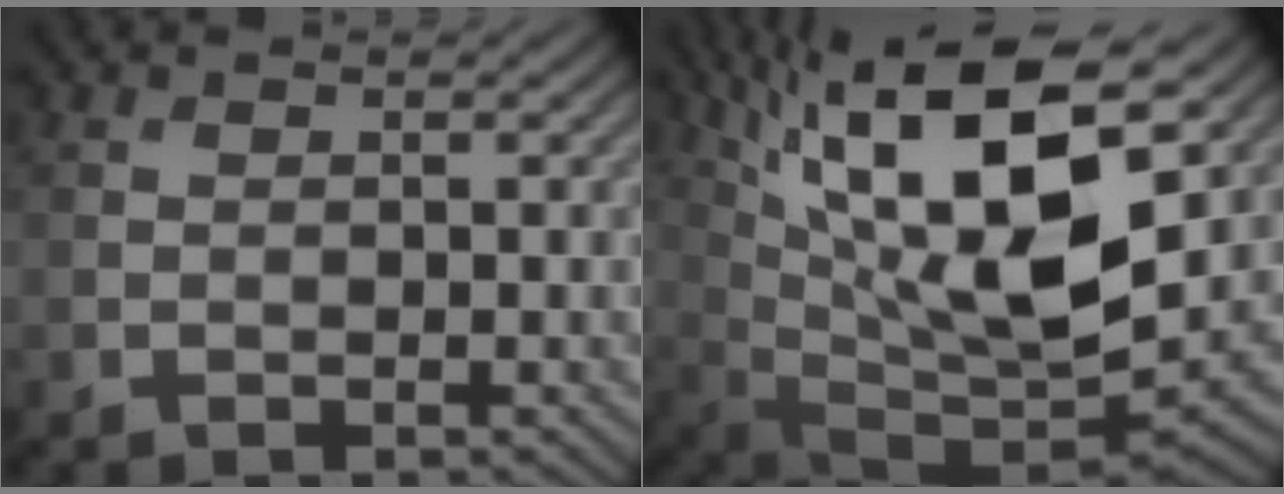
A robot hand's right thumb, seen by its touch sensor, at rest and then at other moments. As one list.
[{"total": 18.1, "force": [7.4, 6.6, 15.2], "torque": [-0.290, 0.009, 0.130]}]